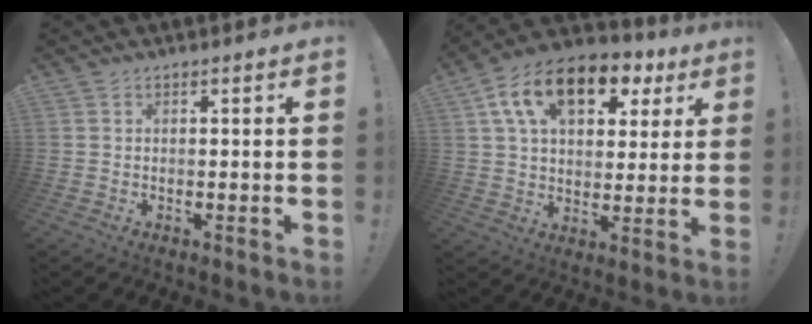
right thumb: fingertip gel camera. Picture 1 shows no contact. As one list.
[{"total": 16.9, "force": [8.2, 10.2, 10.8], "torque": [-0.173, -0.031, 0.146]}]